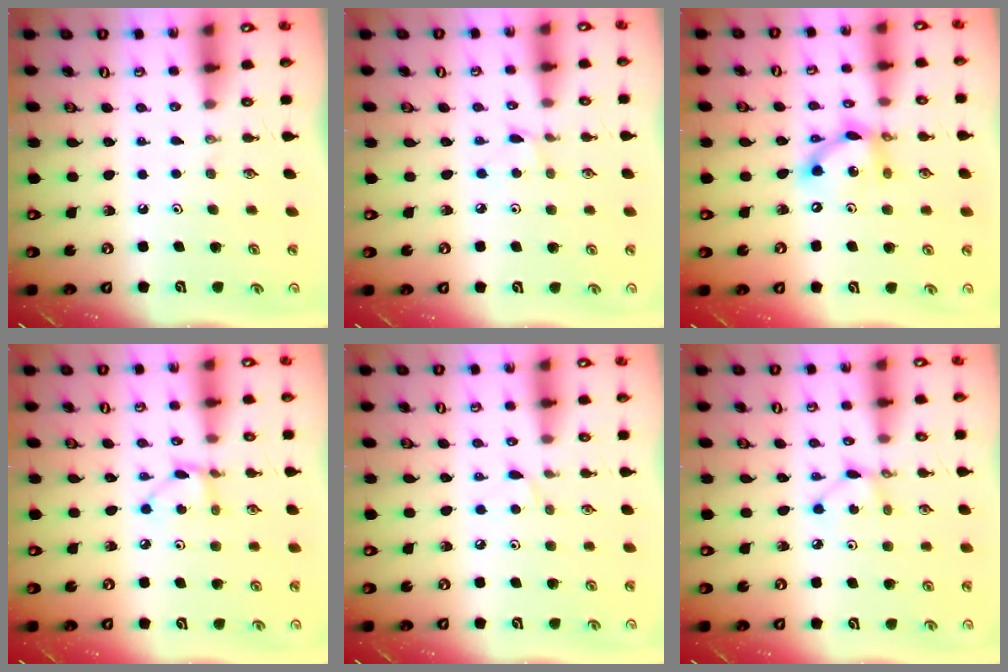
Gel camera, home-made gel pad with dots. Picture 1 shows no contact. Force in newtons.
{"total": 2.4, "press": 2.4, "slide": 0.3}
{"total": 11.7, "press": 11.7, "slide": 0.6}
{"total": 4.4, "press": 4.3, "slide": 0.5}
{"total": 4.6, "press": 4.6, "slide": 0.6}
{"total": 2.9, "press": 2.9, "slide": 0.1}